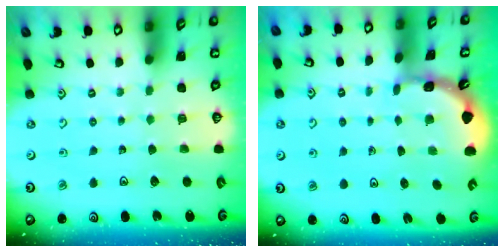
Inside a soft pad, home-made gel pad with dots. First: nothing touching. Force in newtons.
{"total": 1.6, "press": 1.6, "slide": 0.1}